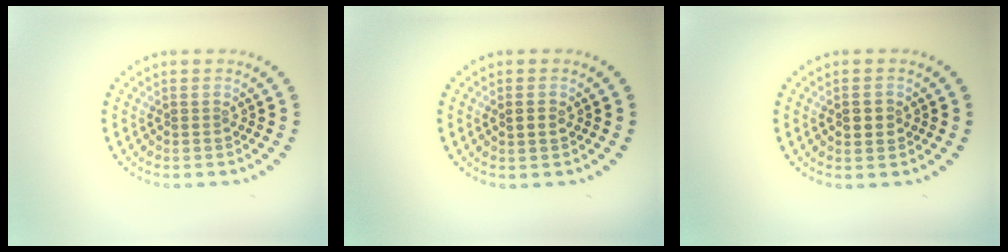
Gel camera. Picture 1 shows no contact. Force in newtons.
{"total": 1.0, "press": 1.0, "slide": 0.2}
{"total": 1.5, "press": 1.5, "slide": 0.2}